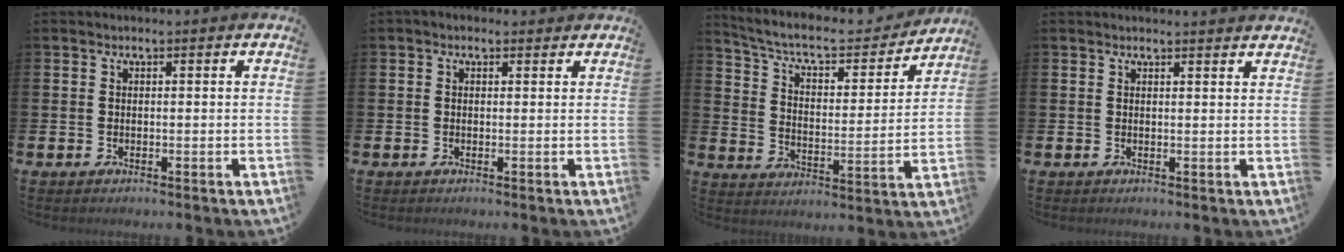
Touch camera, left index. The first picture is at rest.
{"total": 0.7, "force": [0.3, 0.5, 0.4], "torque": [-0.003, 0.003, 0.003]}
{"total": 7.7, "force": [6.7, 2.2, 3.0], "torque": [-0.087, -0.048, 0.111]}
{"total": 1.2, "force": [1.2, -0.1, -0.1], "torque": [0.010, -0.011, 0.020]}